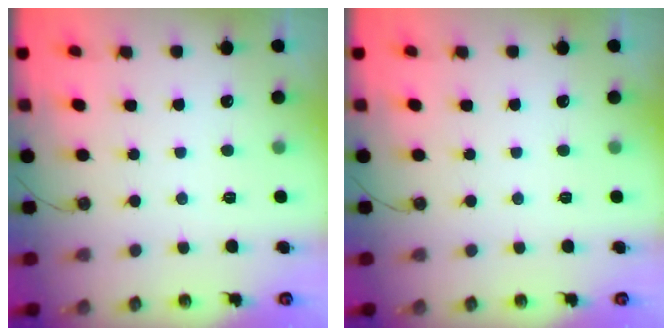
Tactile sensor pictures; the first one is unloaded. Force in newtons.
{"total": 0.0}